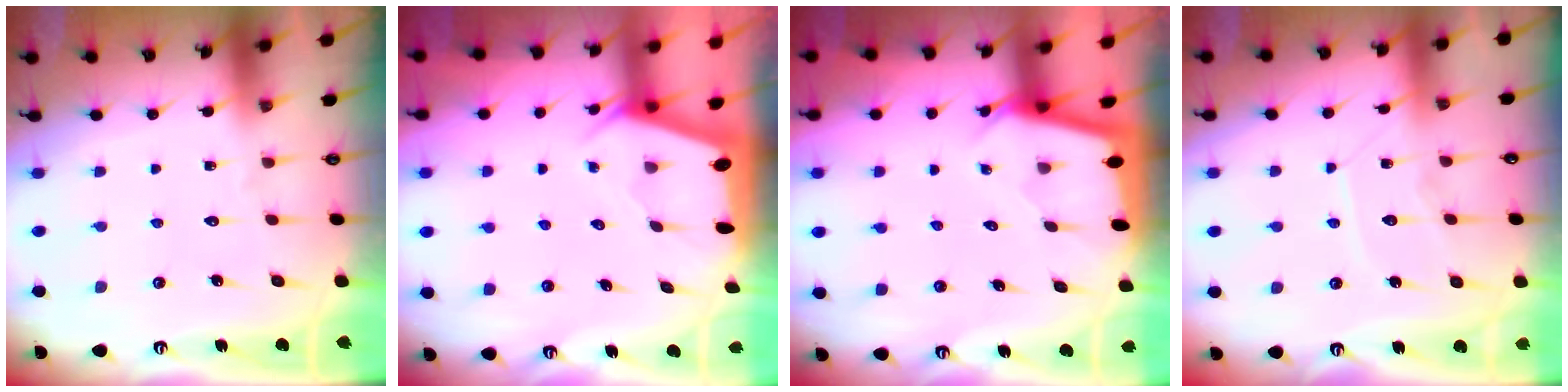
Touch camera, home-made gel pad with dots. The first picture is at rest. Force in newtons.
{"total": 2.0, "press": 1.9, "slide": 0.3}
{"total": 2.4, "press": 2.4, "slide": 0.2}
{"total": 7.8, "press": 7.7, "slide": 0.6}